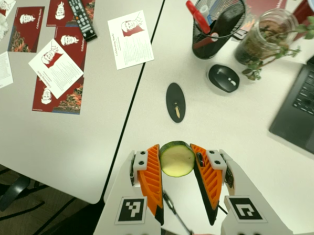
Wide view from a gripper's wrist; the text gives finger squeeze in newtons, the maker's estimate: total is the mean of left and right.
{"total": 11.3, "left": 11.2, "right": 11.5}